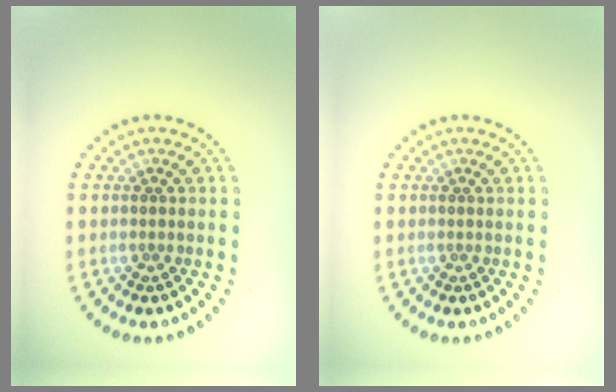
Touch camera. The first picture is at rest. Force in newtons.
{"total": 0.0}